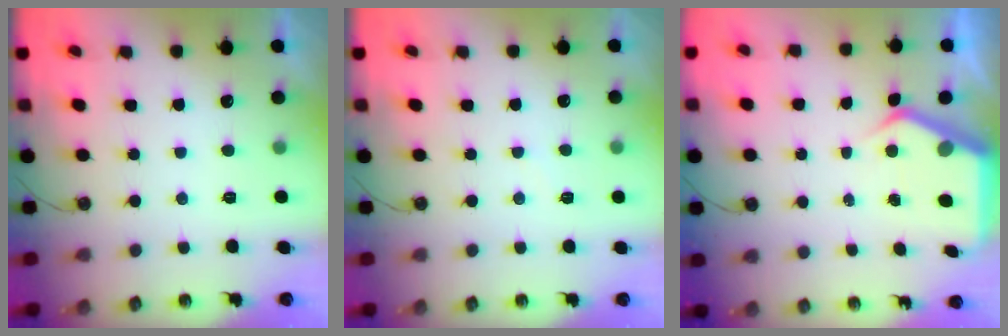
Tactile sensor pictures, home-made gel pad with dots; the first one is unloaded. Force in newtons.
{"total": 2.7, "press": 2.6, "slide": 0.4}
{"total": 5.6, "press": 5.5, "slide": 0.5}